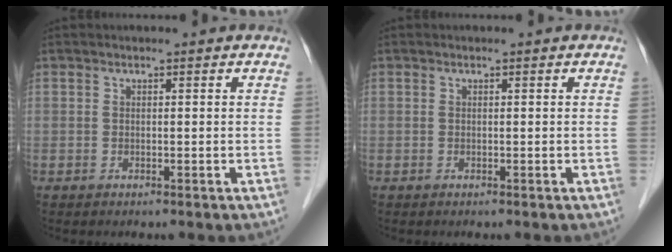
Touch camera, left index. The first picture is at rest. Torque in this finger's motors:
{"motor_torque": [0.00, 0.00, 0.00, 0.00]}